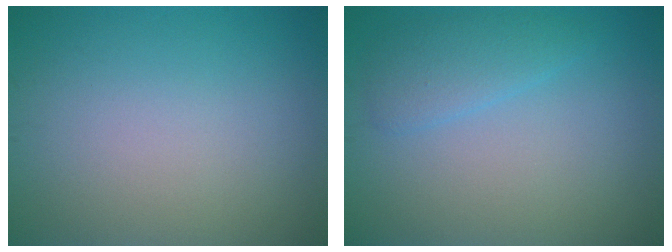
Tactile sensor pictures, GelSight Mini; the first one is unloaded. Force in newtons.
{"total": 2.3, "press": 2.3, "slide": 0.0}